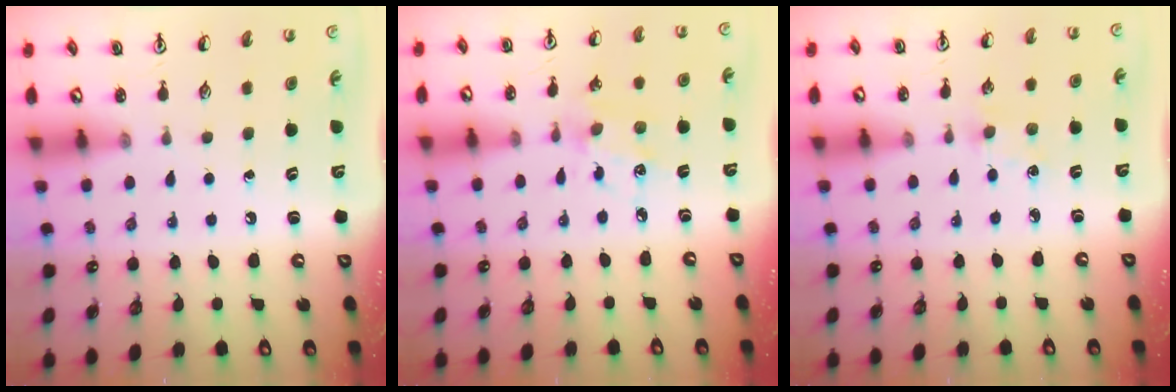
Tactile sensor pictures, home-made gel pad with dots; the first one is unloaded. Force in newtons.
{"total": 5.3, "press": 5.1, "slide": 1.4}
{"total": 3.5, "press": 3.5, "slide": 0.5}